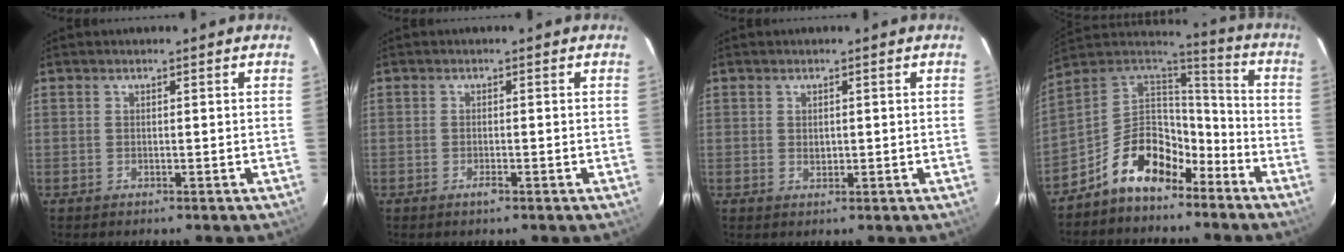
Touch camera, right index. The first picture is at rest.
{"total": 1.2, "force": [-0.8, 0.3, 0.9], "torque": [-0.018, -0.001, -0.014]}
{"total": 1.1, "force": [0.1, 0.9, 0.5], "torque": [-0.007, -0.001, 0.005]}
{"total": 14.2, "force": [-8.9, 7.7, 7.9], "torque": [-0.160, 0.040, -0.152]}